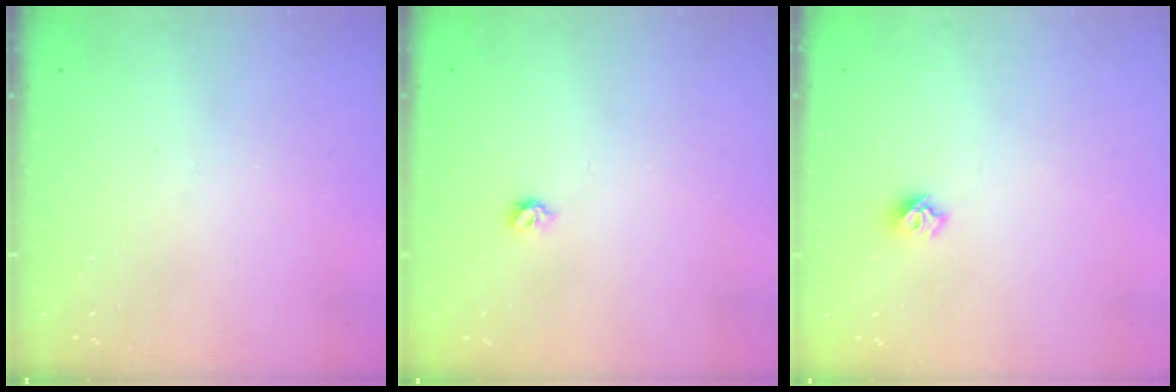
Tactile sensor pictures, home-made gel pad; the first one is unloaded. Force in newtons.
{"total": 3.9, "press": 3.8, "slide": 0.8}
{"total": 5.7, "press": 5.7, "slide": 0.5}